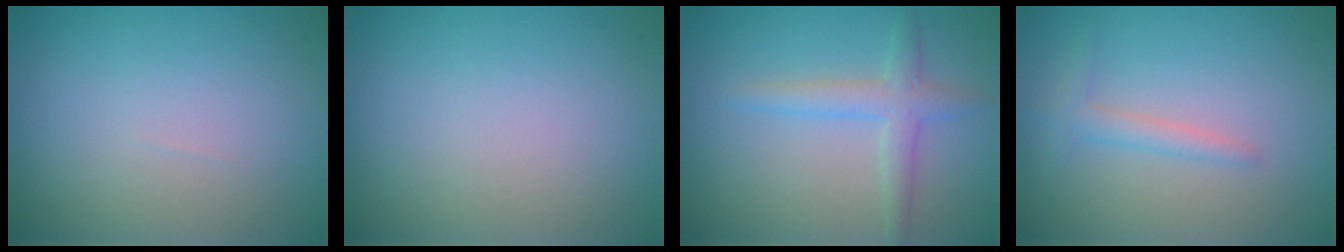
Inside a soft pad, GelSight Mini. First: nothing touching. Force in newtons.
{"total": 0.0}
{"total": 2.3, "press": 2.3, "slide": 0.1}
{"total": 1.6, "press": 1.6, "slide": 0.1}